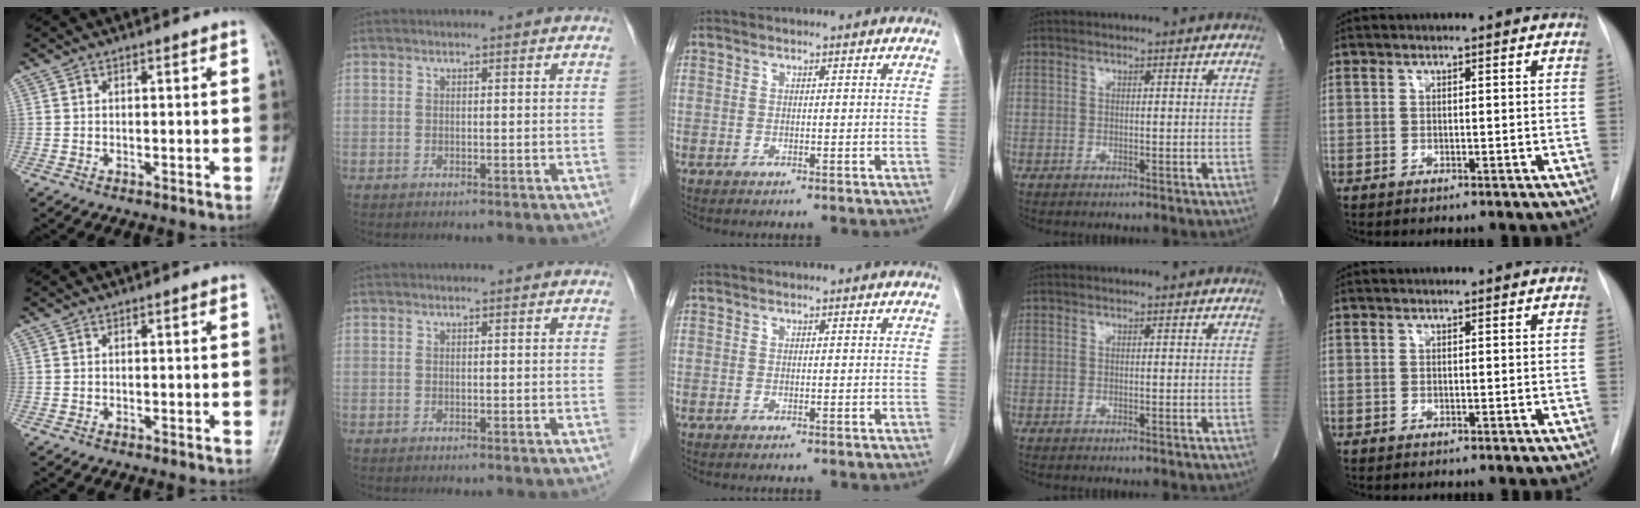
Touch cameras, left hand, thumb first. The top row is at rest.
{}